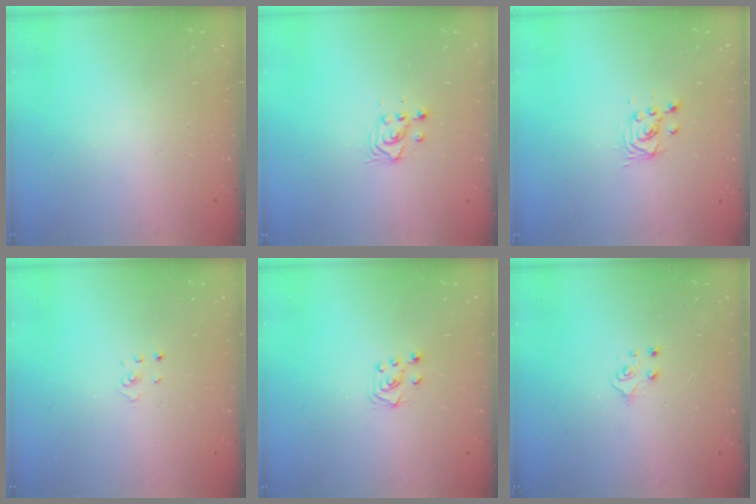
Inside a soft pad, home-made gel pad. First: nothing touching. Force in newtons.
{"total": 3.4, "press": 3.4, "slide": 0.4}
{"total": 2.6, "press": 2.6, "slide": 0.1}
{"total": 1.1, "press": 1.1, "slide": 0.1}
{"total": 5.1, "press": 5.1, "slide": 0.5}
{"total": 4.9, "press": 4.8, "slide": 0.5}